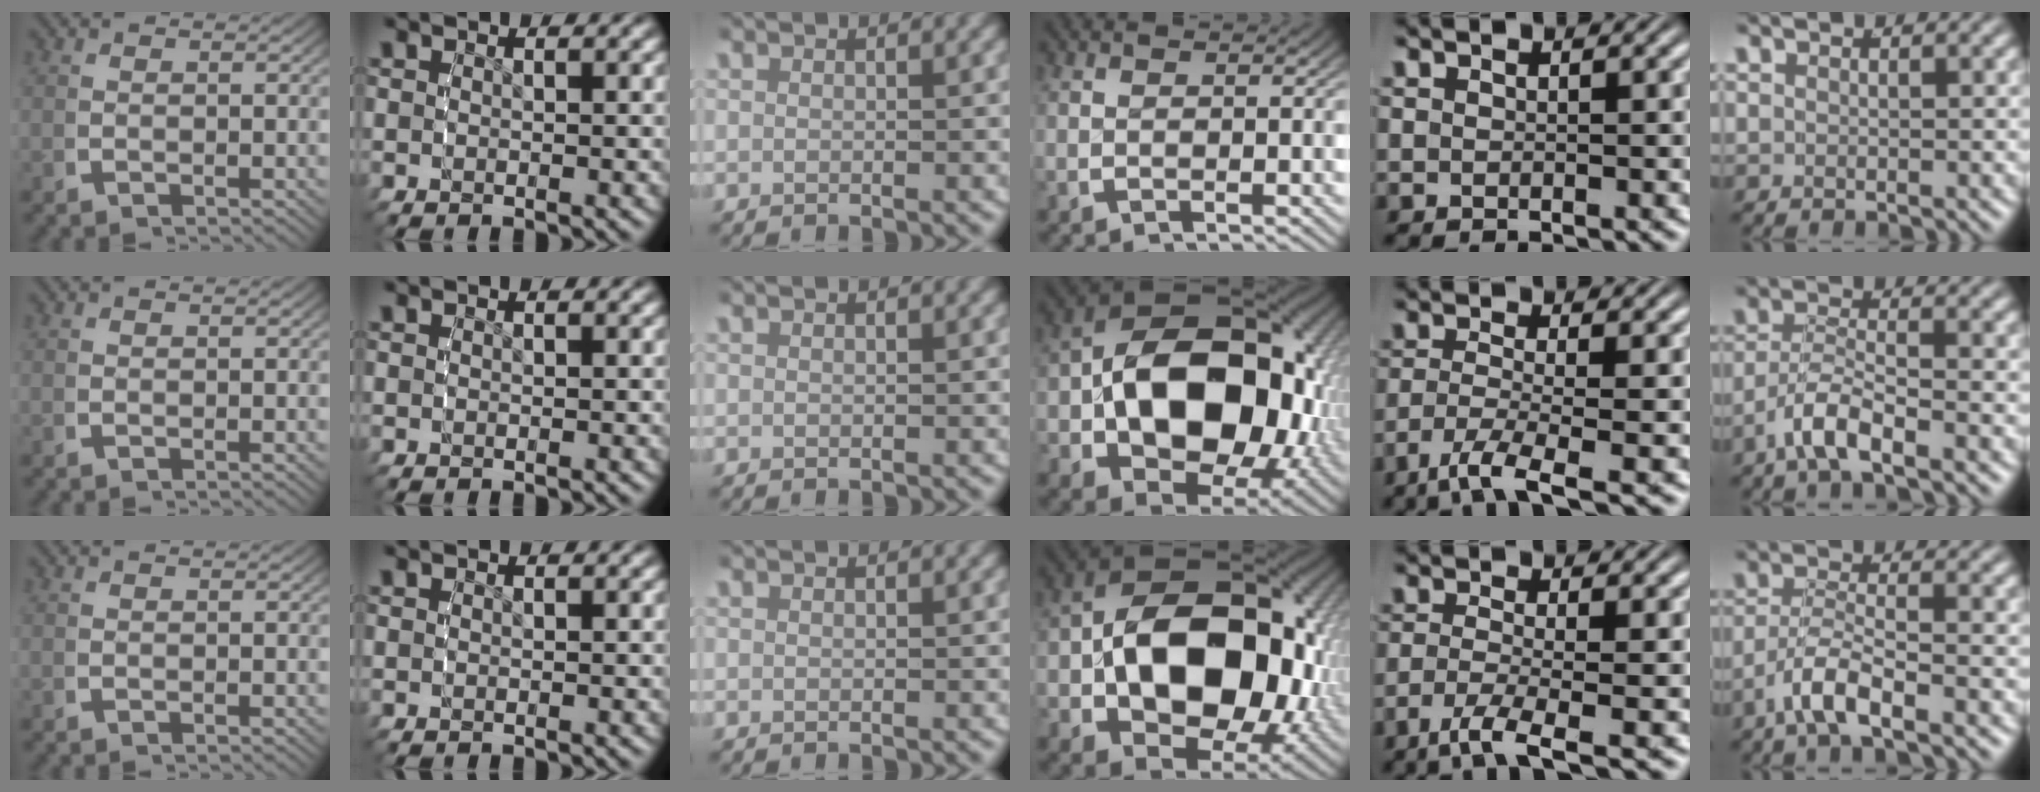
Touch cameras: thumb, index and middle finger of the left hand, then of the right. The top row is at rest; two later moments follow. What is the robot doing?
{"motion": "grasp_and_lifting", "object": "bowl"}